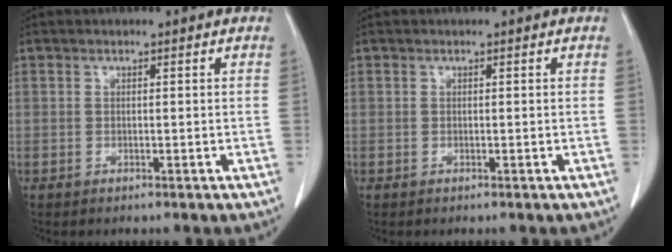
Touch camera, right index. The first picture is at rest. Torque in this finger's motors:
{"motor_torque": [0.00, 0.00, 0.00, 0.00]}